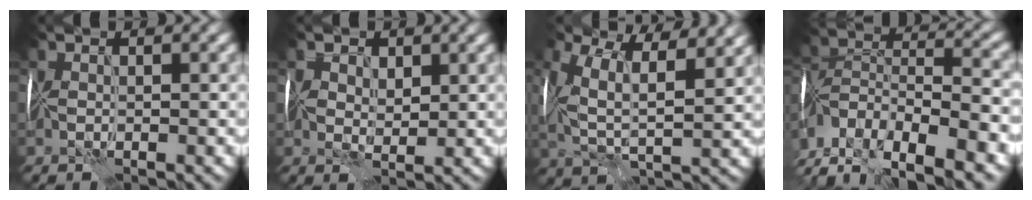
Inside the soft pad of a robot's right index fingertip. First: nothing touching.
{"total": 2.5, "force": [1.2, 1.7, 1.4], "torque": [-0.025, 0.001, 0.015]}
{"total": 10.2, "force": [4.0, 5.3, 7.7], "torque": [-0.153, 0.009, 0.072]}
{"total": 12.2, "force": [-7.9, 5.4, 7.6], "torque": [-0.148, 0.031, -0.128]}